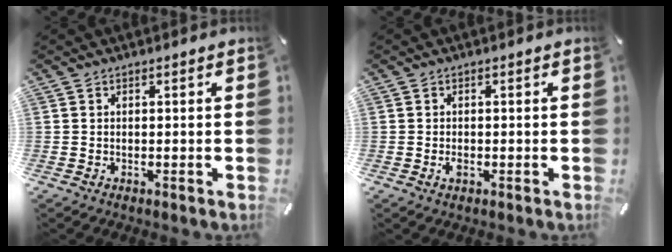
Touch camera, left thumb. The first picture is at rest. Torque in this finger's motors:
{"motor_torque": [-0.01, 0.01, 0.06, 0.08, 0.00]}